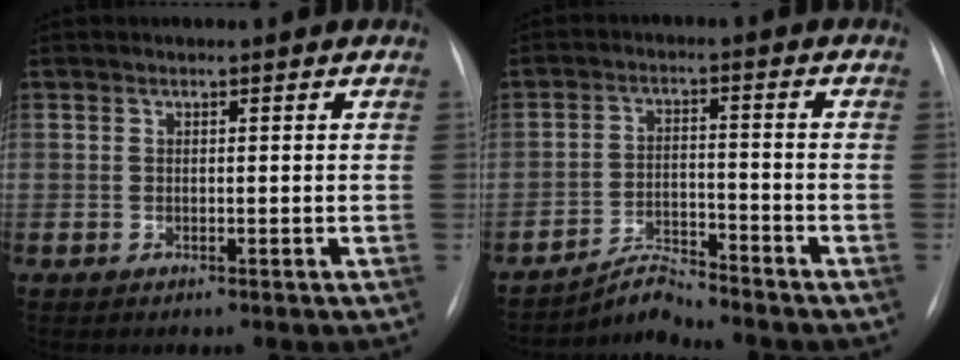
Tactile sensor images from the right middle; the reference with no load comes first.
{"total": 4.4, "force": [-4.4, -0.5, -0.3], "torque": [-0.003, -0.012, -0.074]}